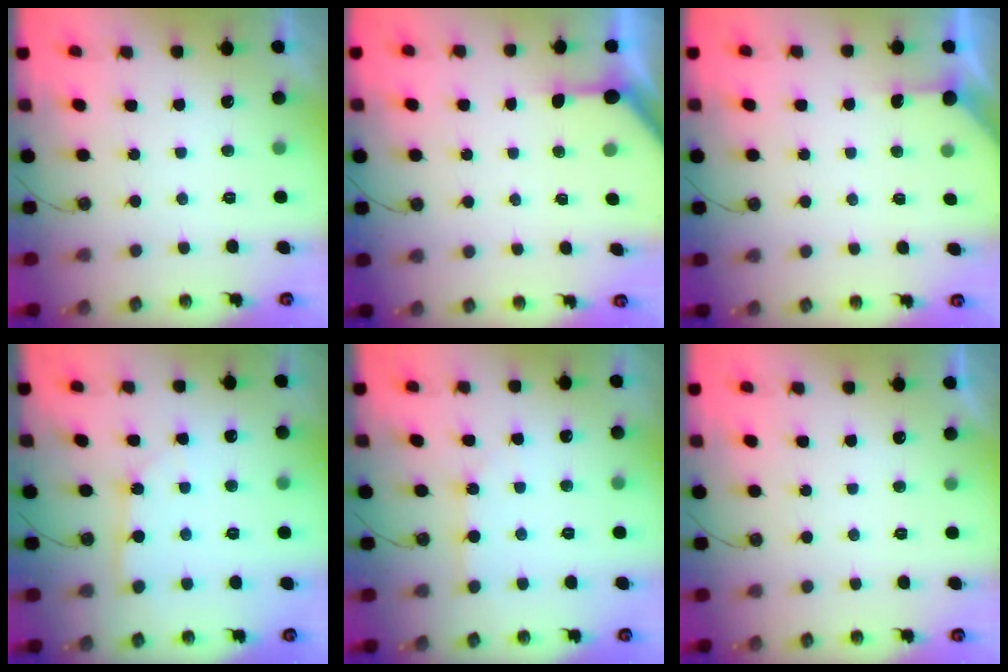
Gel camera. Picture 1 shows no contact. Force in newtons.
{"total": 3.8, "press": 3.8, "slide": 0.3}
{"total": 2.4, "press": 2.4, "slide": 0.3}
{"total": 2.9, "press": 2.9, "slide": 0.1}
{"total": 2.4, "press": 2.4, "slide": 0.1}
{"total": 0.0}